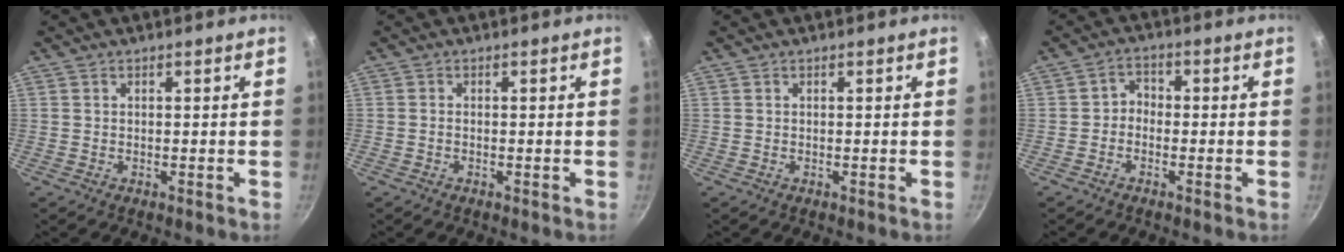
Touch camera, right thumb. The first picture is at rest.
{"total": 0.5, "force": [-0.2, 0.2, 0.4], "torque": [-0.006, 0.003, -0.007]}
{"total": 0.0}
{"total": 2.7, "force": [-1.2, 2.1, 1.1], "torque": [-0.007, 0.019, -0.029]}